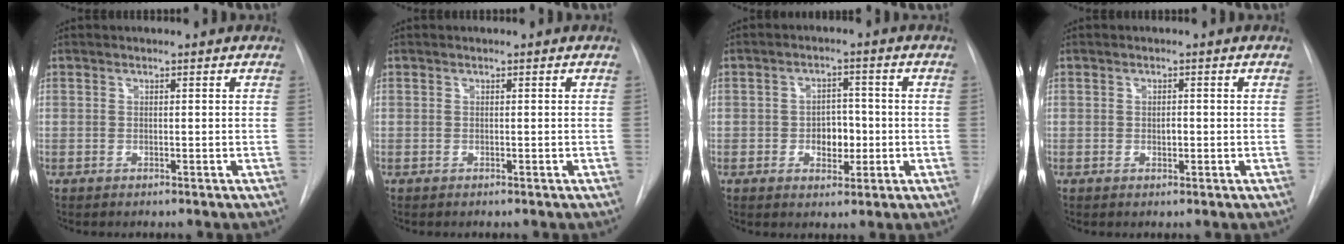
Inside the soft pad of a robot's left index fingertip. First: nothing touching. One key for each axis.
{"total": 0.0}
{"total": 4.7, "fx": -1.6, "fy": 3.0, "fz": 3.3, "tx": -0.042, "ty": 0.003, "tz": -0.020}
{"total": 1.4, "fx": -1.0, "fy": 0.5, "fz": 0.8, "tx": -0.012, "ty": -0.005, "tz": -0.014}